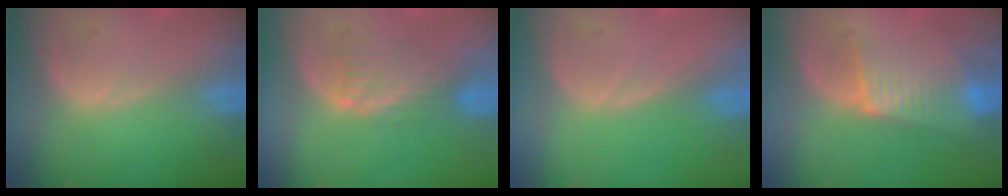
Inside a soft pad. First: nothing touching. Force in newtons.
{"total": 4.7, "press": 4.1, "slide": 2.4}
{"total": 0.0}
{"total": 6.7, "press": 6.2, "slide": 2.5}